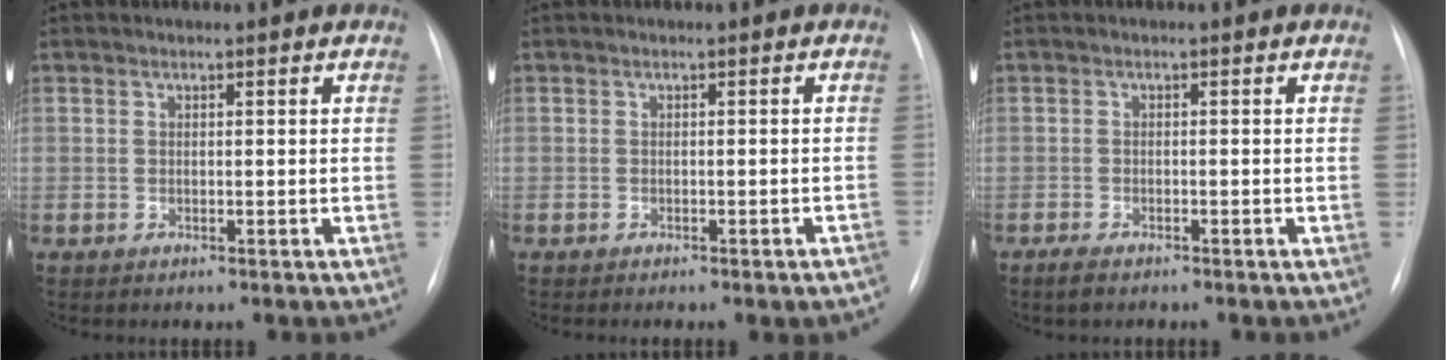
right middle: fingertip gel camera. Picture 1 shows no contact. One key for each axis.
{"total": 3.9, "fx": -3.1, "fy": 0.6, "fz": 2.3, "tx": -0.019, "ty": 0.002, "tz": -0.034}
{"total": 1.9, "fx": -1.5, "fy": 0.7, "fz": 1.0, "tx": -0.030, "ty": -0.004, "tz": -0.025}